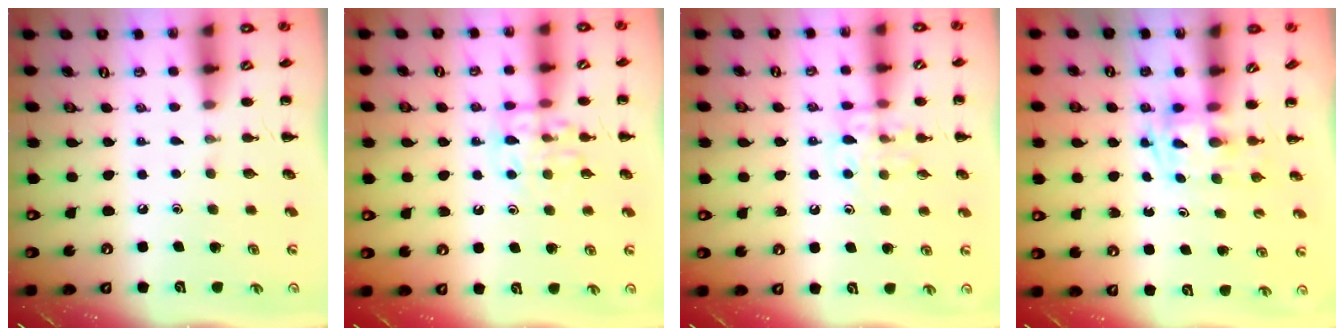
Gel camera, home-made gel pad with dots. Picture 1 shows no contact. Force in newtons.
{"total": 11.7, "press": 11.7, "slide": 1.2}
{"total": 9.7, "press": 9.5, "slide": 1.6}
{"total": 2.4, "press": 2.2, "slide": 1.1}